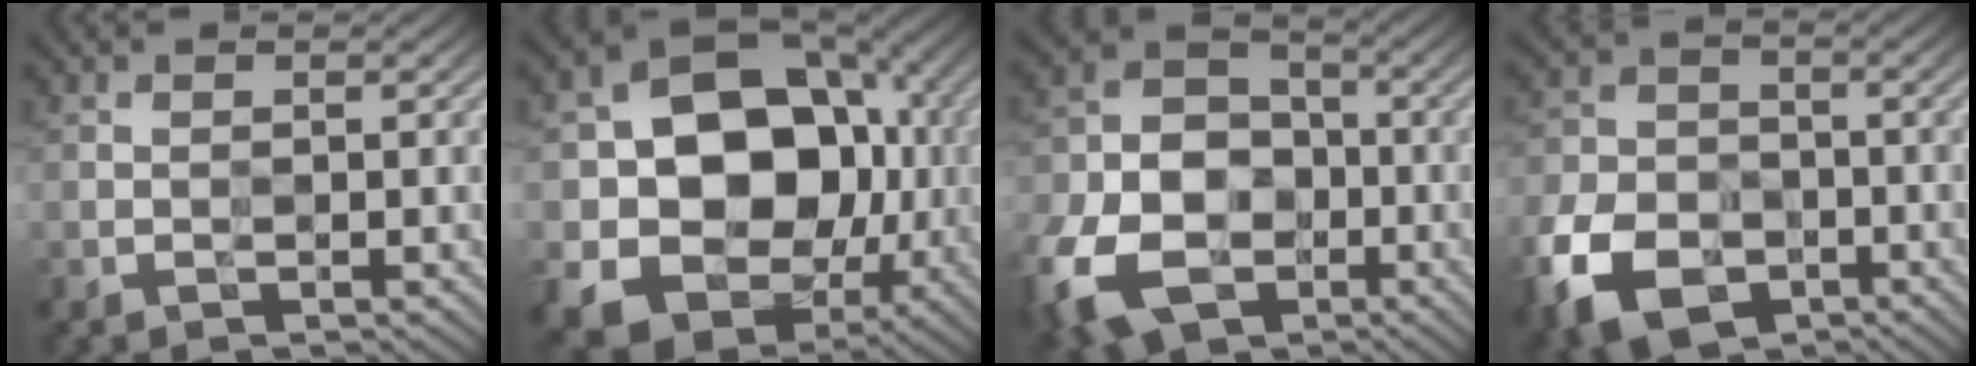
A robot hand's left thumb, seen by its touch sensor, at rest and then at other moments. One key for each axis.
{"total": 18.6, "fx": -1.4, "fy": 14.6, "fz": 11.5, "tx": -0.205, "ty": -0.040, "tz": -0.005}
{"total": 16.6, "fx": -6.7, "fy": 11.9, "fz": 9.4, "tx": -0.247, "ty": -0.045, "tz": -0.135}
{"total": 11.5, "fx": -5.7, "fy": 7.8, "fz": 6.3, "tx": -0.161, "ty": -0.036, "tz": -0.113}